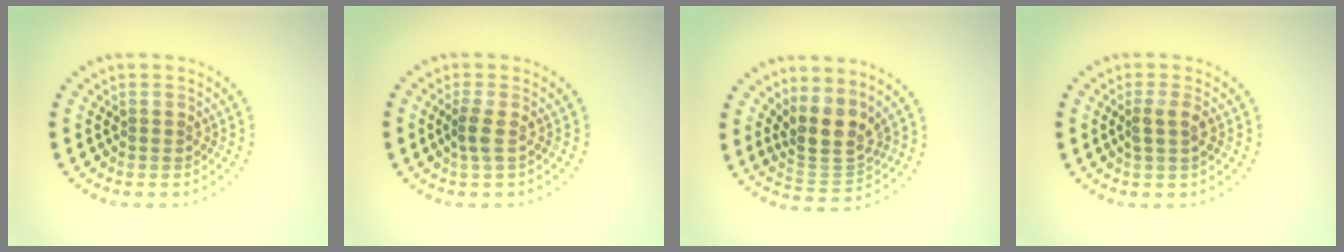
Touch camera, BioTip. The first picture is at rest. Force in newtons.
{"total": 1.3, "press": 1.0, "slide": 0.9}
{"total": 3.9, "press": 3.2, "slide": 2.2}
{"total": 1.5, "press": 1.3, "slide": 0.8}